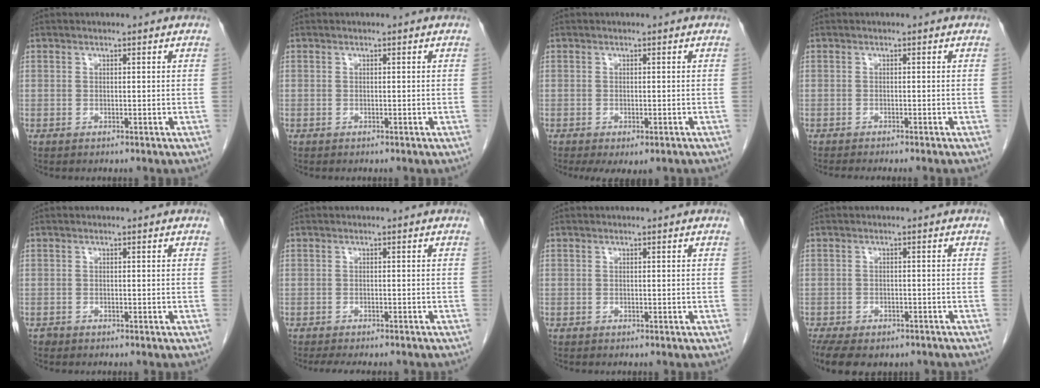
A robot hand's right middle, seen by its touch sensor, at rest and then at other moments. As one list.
[{"total": 0.0}, {"total": 4.2, "force": [-2.8, 1.6, 2.6], "torque": [-0.034, -0.010, -0.039]}, {"total": 4.6, "force": [-4.0, -0.4, 2.2], "torque": [-0.017, -0.006, -0.058]}, {"total": 0.5, "force": [-0.5, 0.3, 0.0], "torque": [-0.007, 0.000, -0.010]}, {"total": 7.9, "force": [-6.9, 1.7, 3.4], "torque": [-0.047, -0.010, -0.089]}, {"total": 0.0}, {"total": 11.7, "force": [-8.4, 5.6, 5.8], "torque": [-0.117, -0.004, -0.112]}]